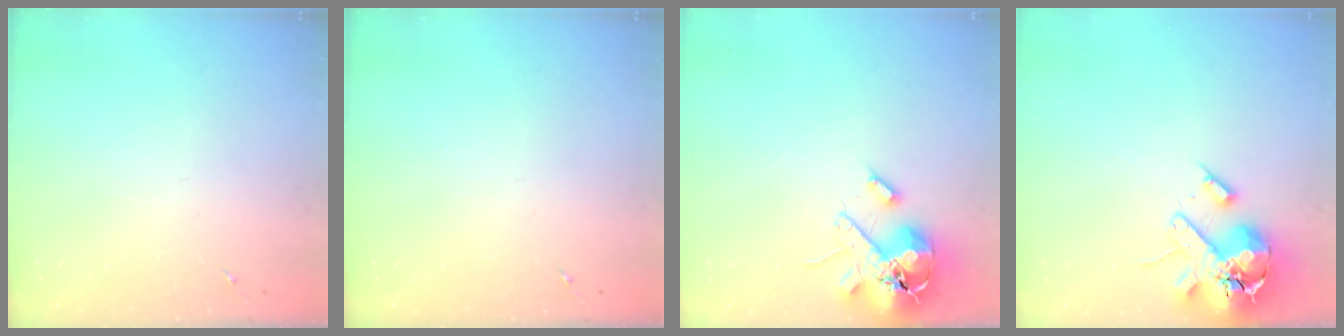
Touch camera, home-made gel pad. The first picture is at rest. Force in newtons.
{"total": 0.0}
{"total": 15.0, "press": 14.8, "slide": 2.5}
{"total": 17.4, "press": 17.2, "slide": 2.9}